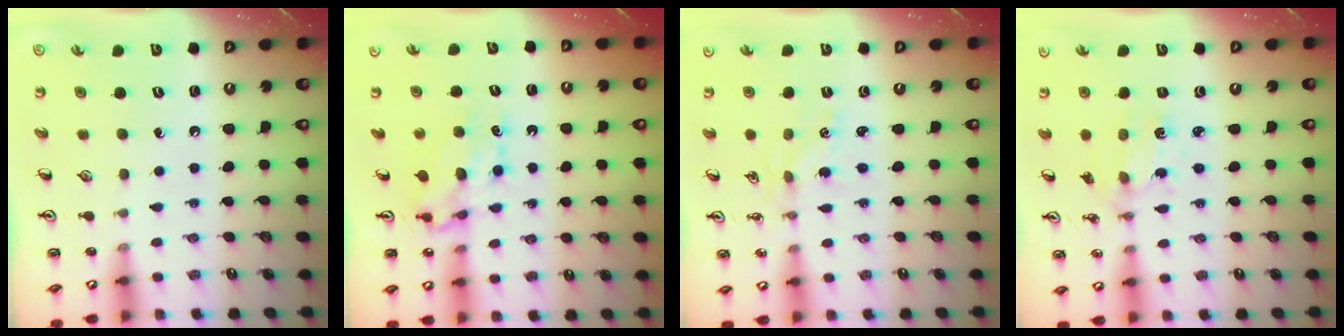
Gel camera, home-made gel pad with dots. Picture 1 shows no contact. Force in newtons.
{"total": 7.3, "press": 7.3, "slide": 0.7}
{"total": 0.7, "press": 0.6, "slide": 0.2}
{"total": 2.7, "press": 2.7, "slide": 0.3}